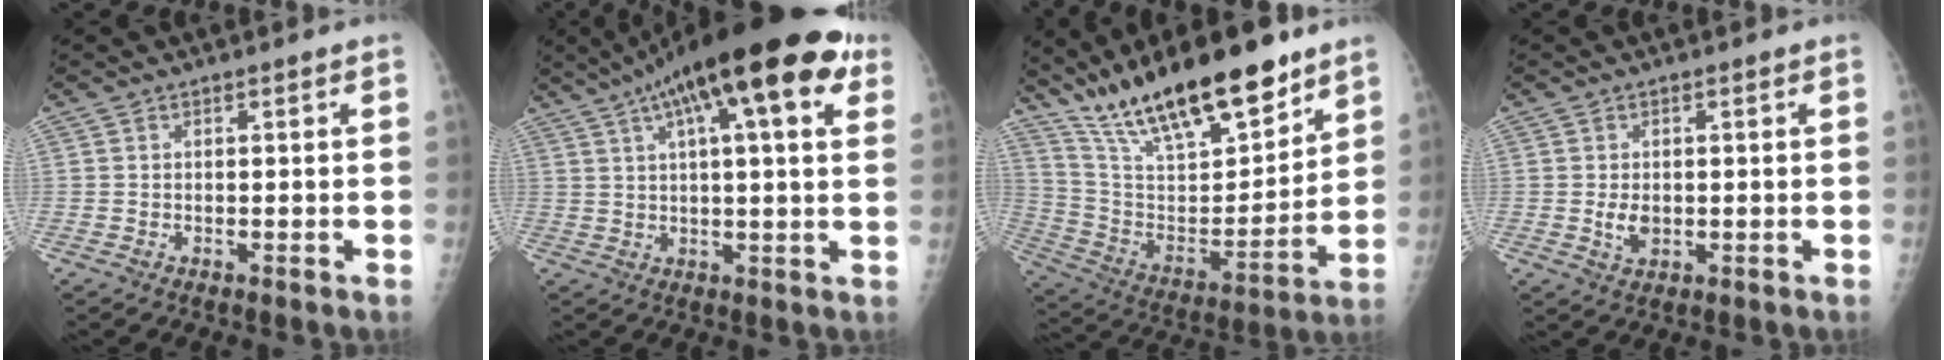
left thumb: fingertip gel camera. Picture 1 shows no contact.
{"total": 22.1, "force": [10.9, 6.0, 18.3], "torque": [-0.281, 0.020, 0.159]}
{"total": 25.2, "force": [18.2, 7.8, 15.7], "torque": [-0.235, -0.066, 0.320]}
{"total": 3.0, "force": [-0.1, 2.1, 2.2], "torque": [-0.035, -0.004, 0.003]}